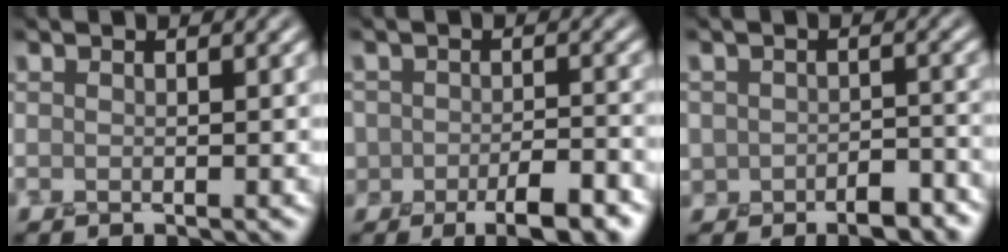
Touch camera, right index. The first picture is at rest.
{"total": 6.3, "force": [-3.4, 3.4, 4.0], "torque": [-0.047, -0.007, -0.049]}
{"total": 4.2, "force": [-2.4, 2.7, 2.1], "torque": [-0.019, -0.009, -0.041]}